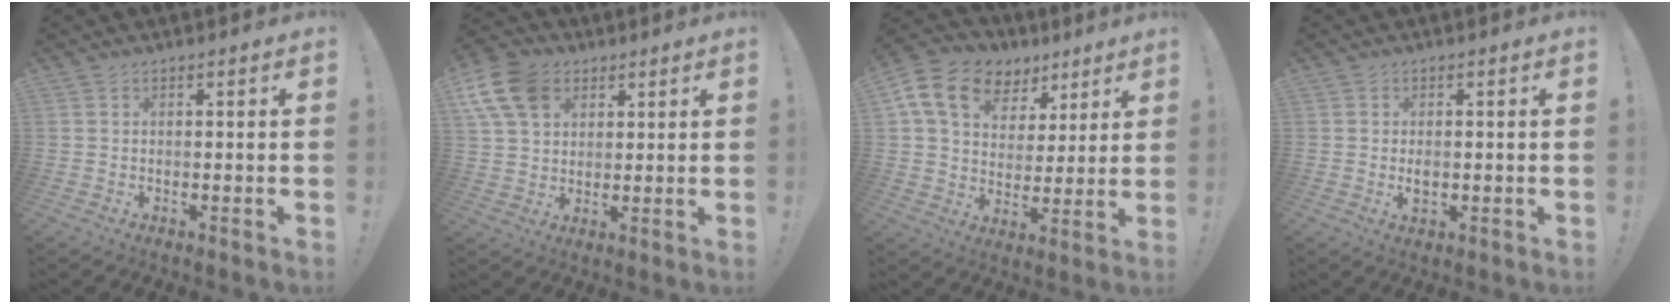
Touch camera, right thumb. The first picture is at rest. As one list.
[{"total": 13.1, "force": [5.6, 9.4, 7.2], "torque": [-0.135, -0.020, 0.113]}, {"total": 16.2, "force": [8.2, 11.1, 8.5], "torque": [-0.139, -0.031, 0.154]}, {"total": 2.2, "force": [-0.4, 1.2, 1.8], "torque": [-0.022, -0.001, -0.008]}]